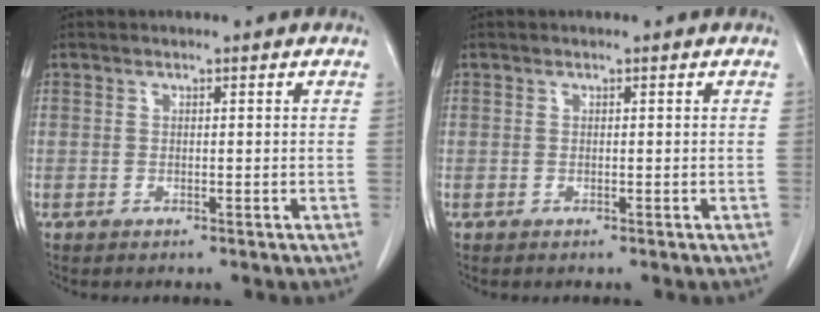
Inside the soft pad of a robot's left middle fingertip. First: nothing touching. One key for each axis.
{"total": 0.0}